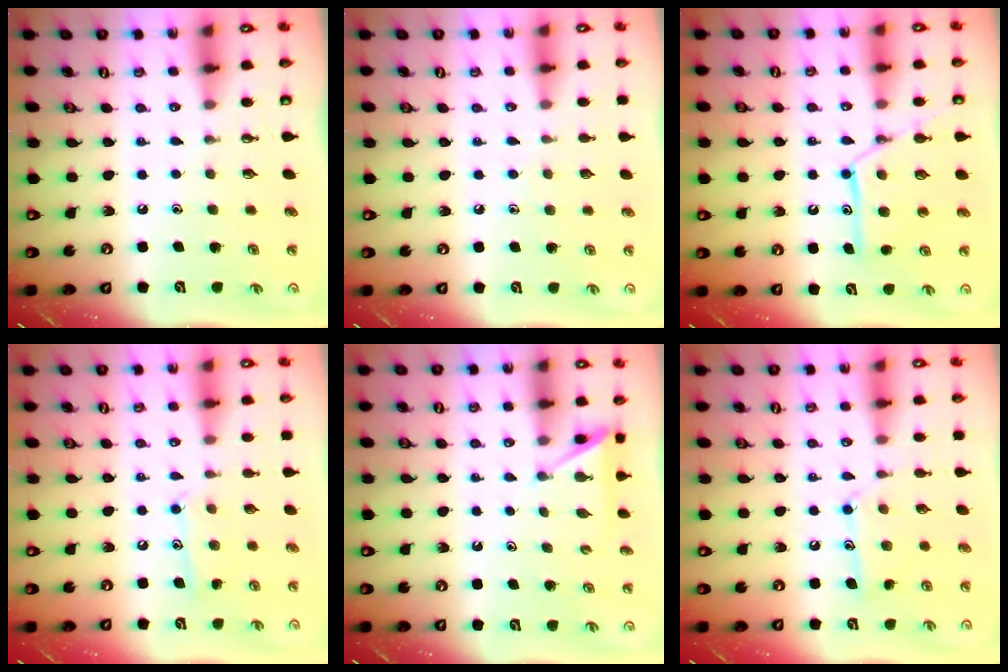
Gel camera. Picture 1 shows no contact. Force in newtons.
{"total": 4.4, "press": 4.4, "slide": 0.5}
{"total": 12.8, "press": 12.7, "slide": 1.1}
{"total": 9.5, "press": 9.5, "slide": 0.7}
{"total": 4.6, "press": 4.6, "slide": 0.4}
{"total": 11.1, "press": 11.1, "slide": 0.4}